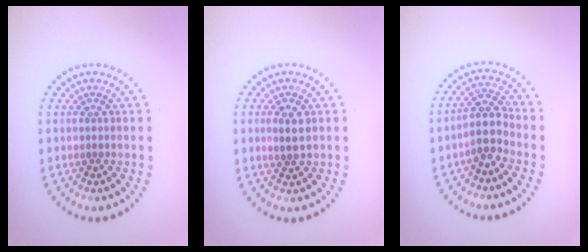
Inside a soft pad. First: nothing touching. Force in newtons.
{"total": 1.8, "press": 1.8, "slide": 0.4}
{"total": 2.7, "press": 2.3, "slide": 1.5}